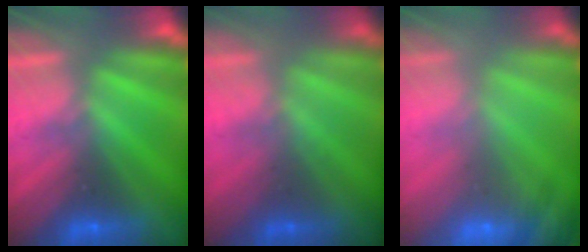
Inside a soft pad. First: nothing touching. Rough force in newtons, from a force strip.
{"total": 1.4}
{"total": 5.7}